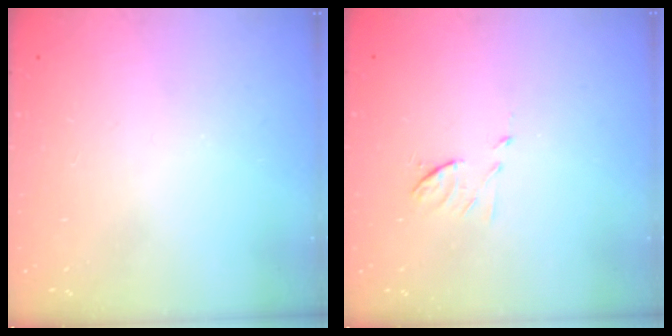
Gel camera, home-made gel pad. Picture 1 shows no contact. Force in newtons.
{"total": 6.0, "press": 5.9, "slide": 0.6}